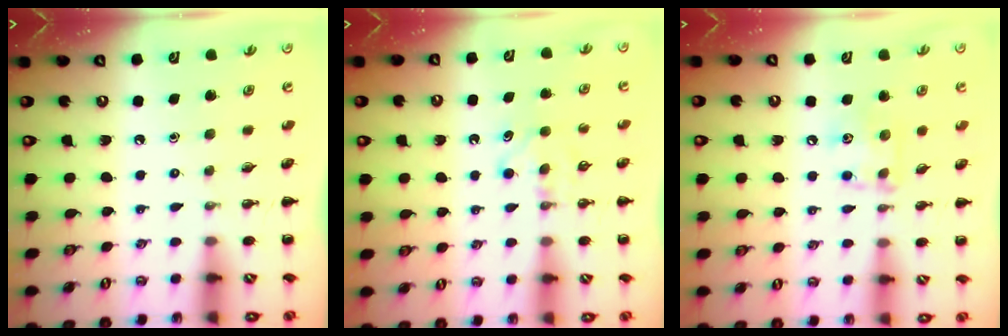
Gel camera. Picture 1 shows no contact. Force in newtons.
{"total": 4.9, "press": 4.7, "slide": 1.5}
{"total": 8.8, "press": 8.8, "slide": 0.4}